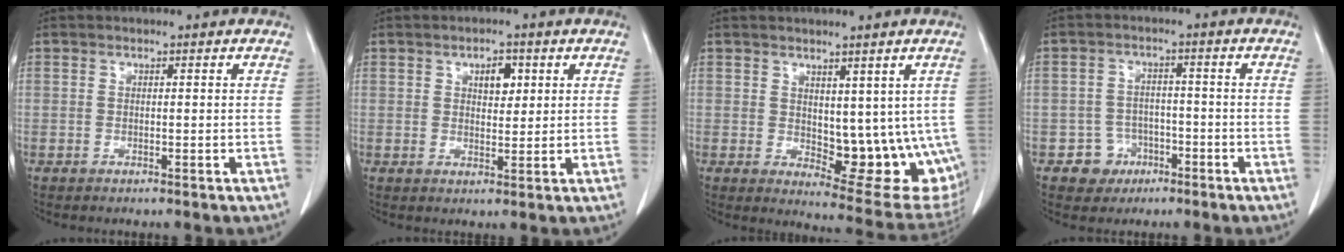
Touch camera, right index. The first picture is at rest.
{"total": 3.4, "force": [1.4, 1.8, 2.5], "torque": [-0.038, 0.001, 0.023]}
{"total": 12.6, "force": [0.2, 5.9, 11.2], "torque": [-0.124, -0.014, 0.017]}
{"total": 4.5, "force": [-2.2, 4.0, 0.3], "torque": [0.002, 0.017, -0.029]}